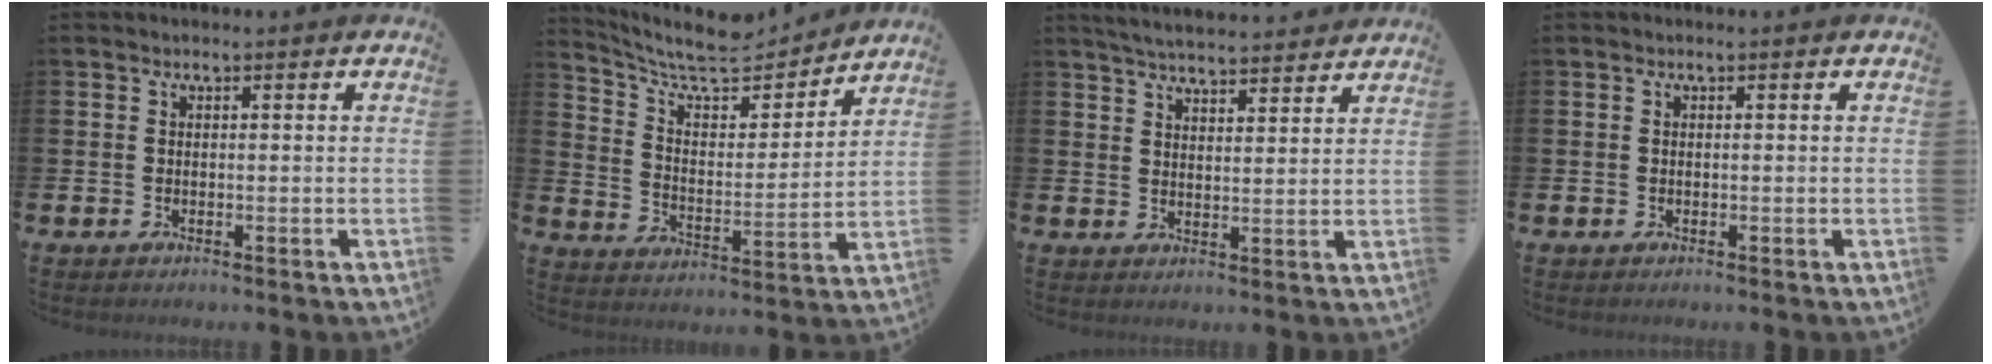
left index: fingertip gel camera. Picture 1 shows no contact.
{"total": 8.8, "force": [7.7, 2.6, 3.5], "torque": [-0.097, -0.053, 0.130]}
{"total": 4.9, "force": [4.9, 0.4, 0.6], "torque": [-0.021, -0.027, 0.087]}
{"total": 0.0}